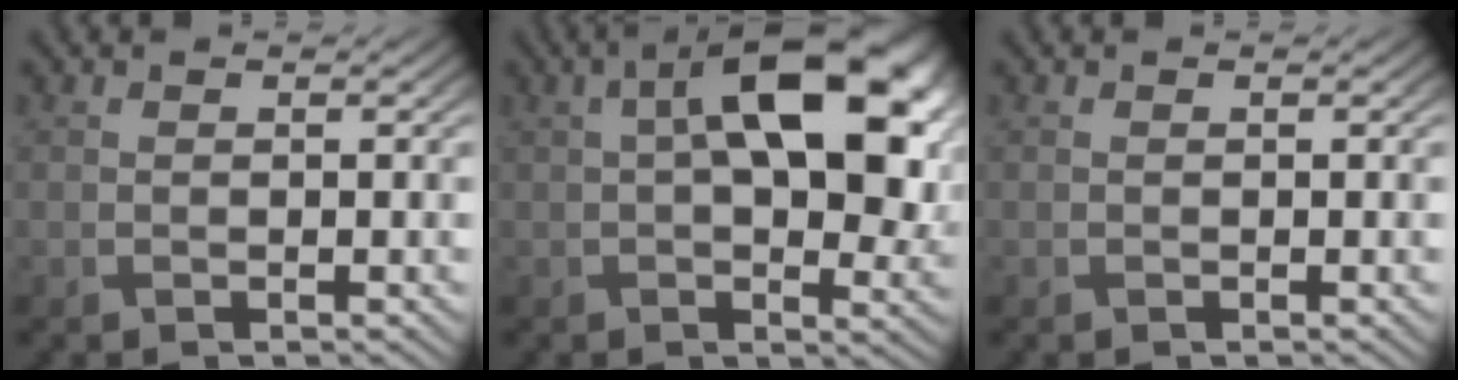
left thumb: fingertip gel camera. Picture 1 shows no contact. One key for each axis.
{"total": 15.0, "fx": 3.6, "fy": 7.5, "fz": 12.5, "tx": -0.188, "ty": 0.005, "tz": 0.062}
{"total": 0.0}